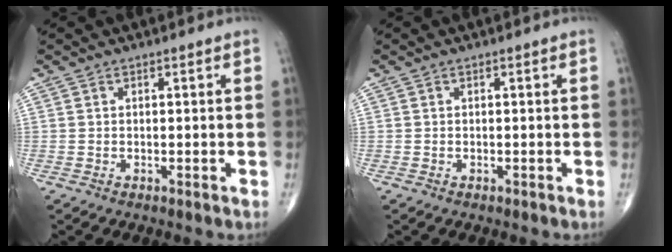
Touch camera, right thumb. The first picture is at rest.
{"total": 0.0}